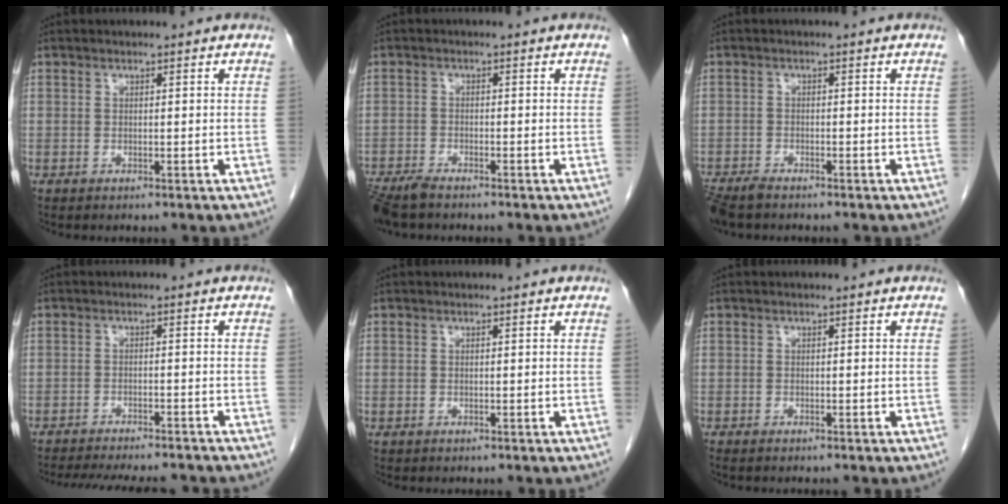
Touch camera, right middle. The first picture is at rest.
{"total": 5.0, "force": [-4.2, 1.1, 2.4], "torque": [-0.044, -0.013, -0.077]}
{"total": 4.3, "force": [-3.6, 1.2, 2.0], "torque": [-0.036, -0.010, -0.063]}
{"total": 14.9, "force": [-13.4, 2.7, 5.9], "torque": [-0.123, -0.019, -0.177]}
{"total": 0.0}
{"total": 0.9, "force": [-0.8, 0.1, 0.4], "torque": [-0.008, -0.001, -0.011]}